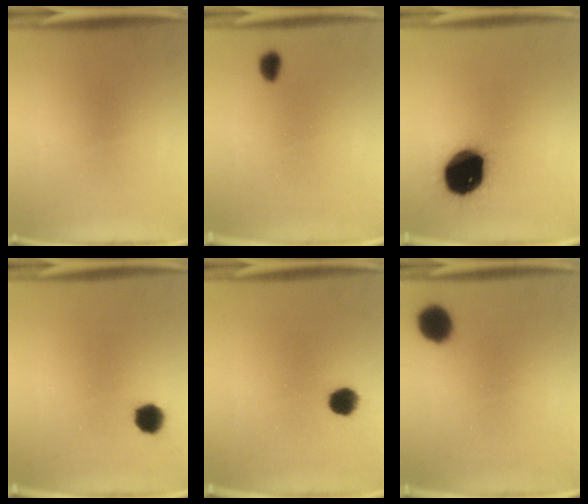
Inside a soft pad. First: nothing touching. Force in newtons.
{"total": 3.0}
{"total": 20.1}
{"total": 4.6}
{"total": 5.1}
{"total": 6.8}